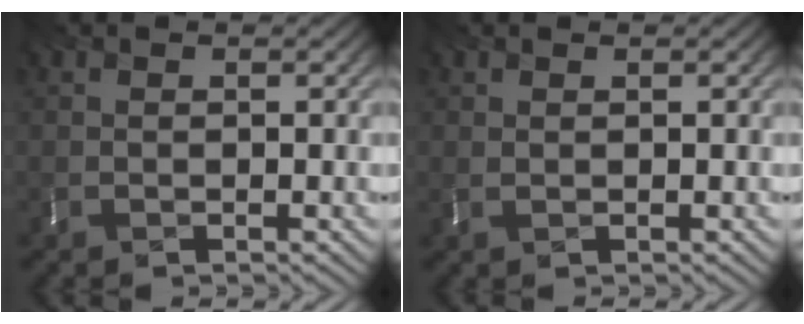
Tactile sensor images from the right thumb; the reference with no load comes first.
{"total": 0.6, "force": [0.4, 0.3, 0.5], "torque": [-0.013, 0.001, 0.007]}